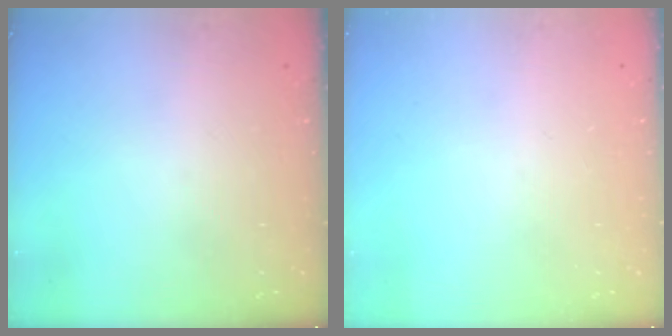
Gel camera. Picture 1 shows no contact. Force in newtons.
{"total": 0.0}